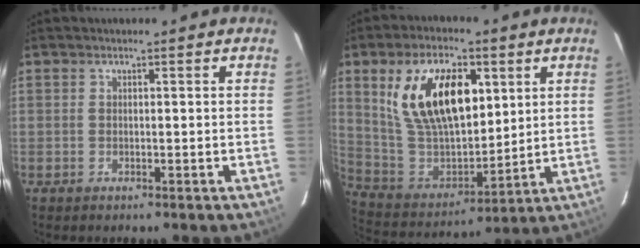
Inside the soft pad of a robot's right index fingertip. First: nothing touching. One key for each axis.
{"total": 20.3, "fx": 7.5, "fy": 10.8, "fz": 15.4, "tx": -0.286, "ty": 0.014, "tz": 0.155}